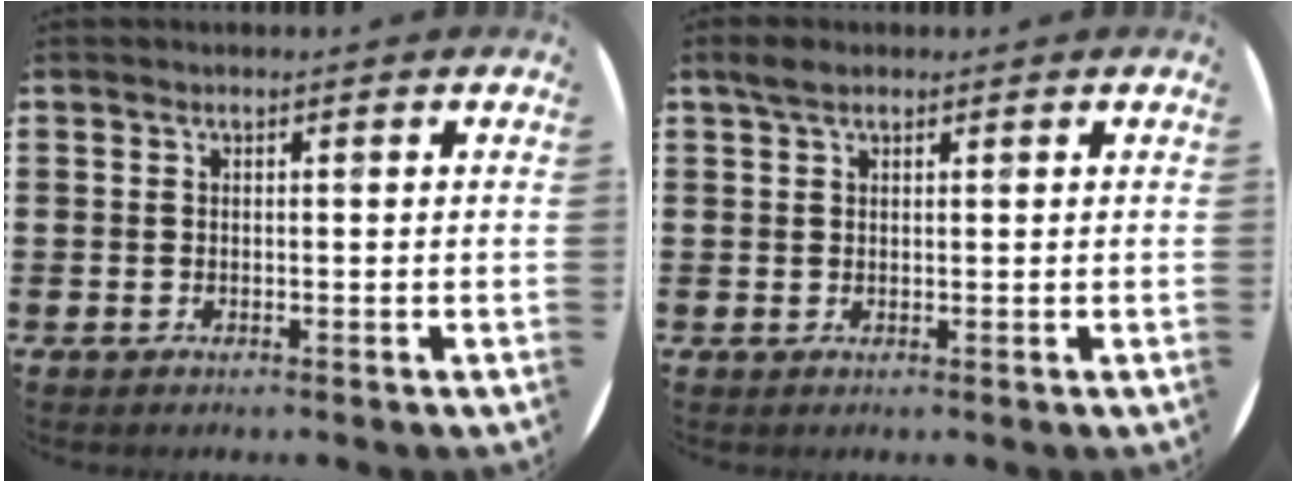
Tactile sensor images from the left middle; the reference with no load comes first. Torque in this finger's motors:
{"motor_torque": [0.23, -0.10, -0.21, -0.07]}